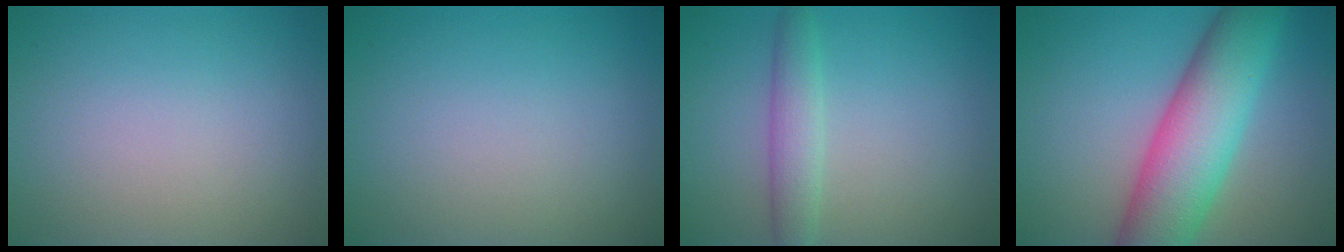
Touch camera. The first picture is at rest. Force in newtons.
{"total": 0.0}
{"total": 2.7, "press": 2.7, "slide": 0.1}
{"total": 9.7, "press": 9.7, "slide": 0.3}